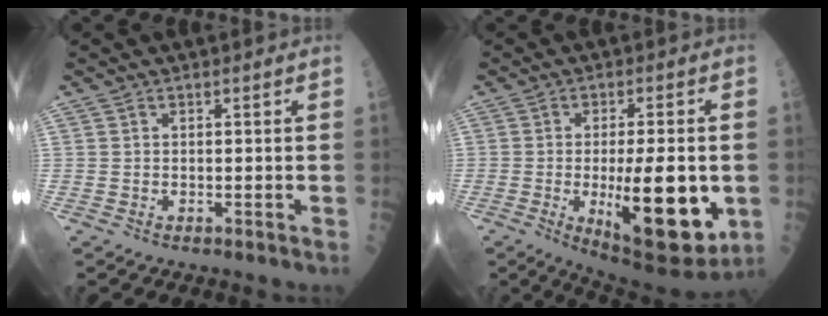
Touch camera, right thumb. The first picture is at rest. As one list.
[{"total": 19.2, "force": [-3.4, 6.5, 17.8], "torque": [-0.247, -0.020, -0.031]}]